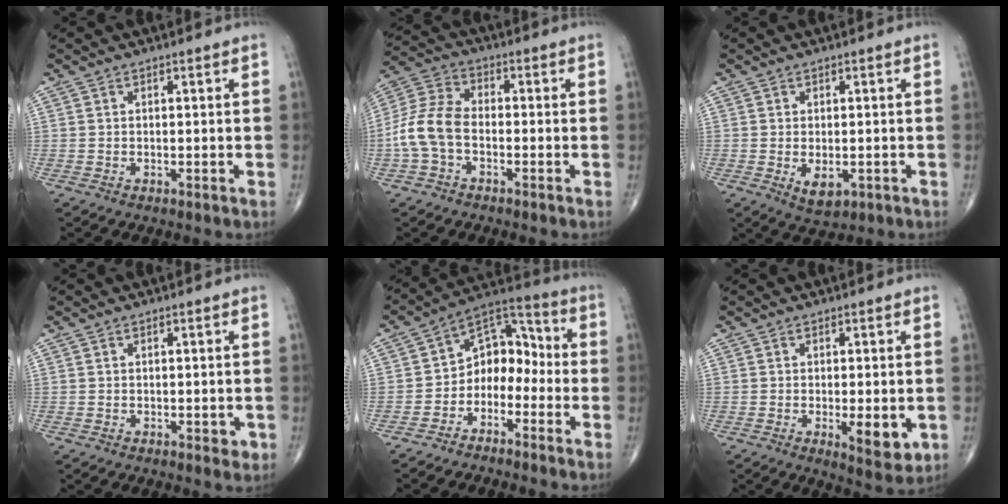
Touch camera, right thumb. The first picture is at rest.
{"total": 9.3, "force": [-2.3, 5.8, 6.9], "torque": [-0.146, 0.029, -0.056]}
{"total": 4.0, "force": [-0.9, 2.3, 3.1], "torque": [-0.043, -0.008, -0.004]}
{"total": 1.8, "force": [-0.1, 1.1, 1.4], "torque": [-0.011, -0.002, 0.000]}
{"total": 9.8, "force": [-3.3, 7.1, 5.8], "torque": [-0.056, 0.071, -0.075]}
{"total": 6.6, "force": [-1.3, 2.4, 6.0], "torque": [-0.077, -0.016, -0.014]}